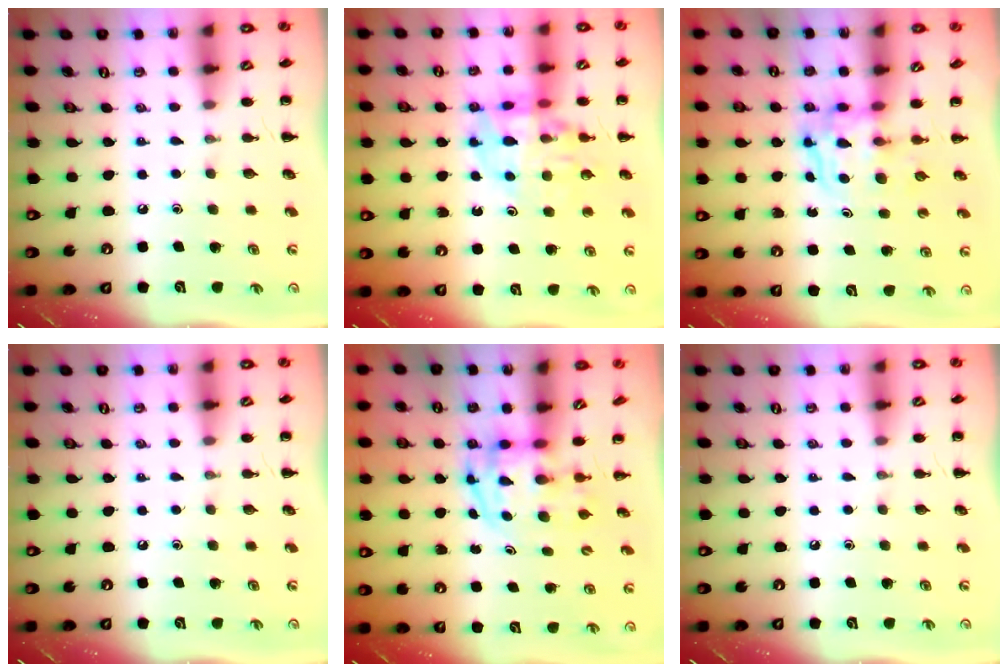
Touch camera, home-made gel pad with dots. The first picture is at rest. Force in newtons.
{"total": 13.6, "press": 13.2, "slide": 3.1}
{"total": 3.5, "press": 3.4, "slide": 0.2}
{"total": 0.0}
{"total": 3.8, "press": 3.8, "slide": 0.6}
{"total": 0.0}